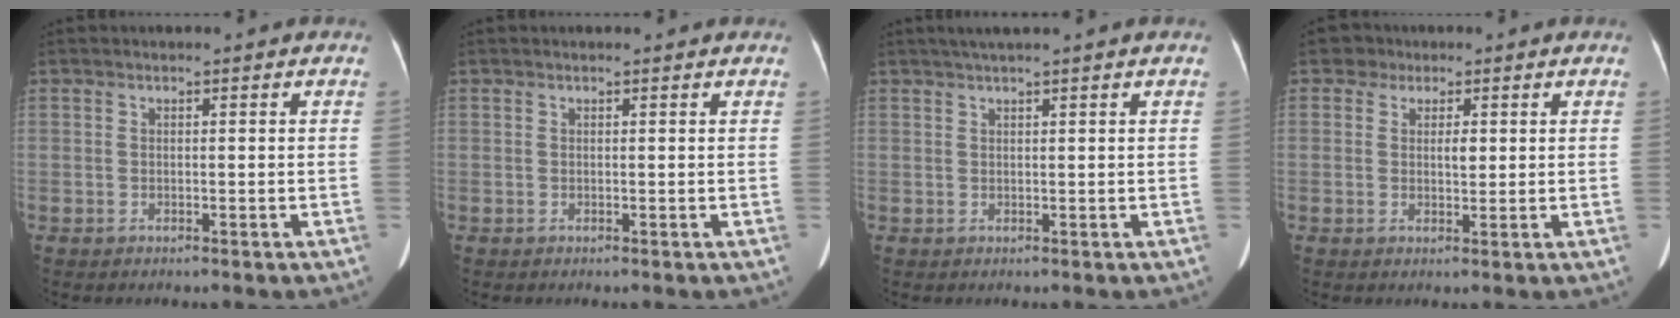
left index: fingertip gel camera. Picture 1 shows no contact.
{"total": 1.2, "force": [1.1, 0.1, 0.3], "torque": [-0.011, 0.005, 0.012]}
{"total": 3.4, "force": [2.6, -0.6, 2.1], "torque": [-0.031, 0.023, 0.046]}
{"total": 3.6, "force": [1.5, 2.9, 1.4], "torque": [-0.023, 0.006, 0.023]}